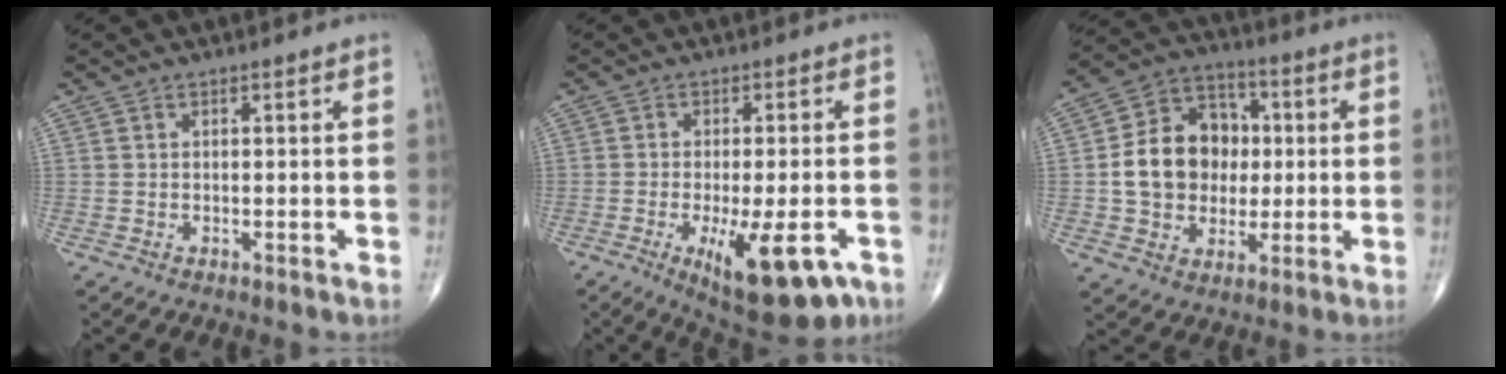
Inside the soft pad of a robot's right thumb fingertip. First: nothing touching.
{"total": 13.8, "force": [-5.8, 4.7, 11.6], "torque": [-0.149, -0.003, -0.072]}
{"total": 15.0, "force": [0.2, 12.1, 8.8], "torque": [-0.115, 0.025, 0.004]}